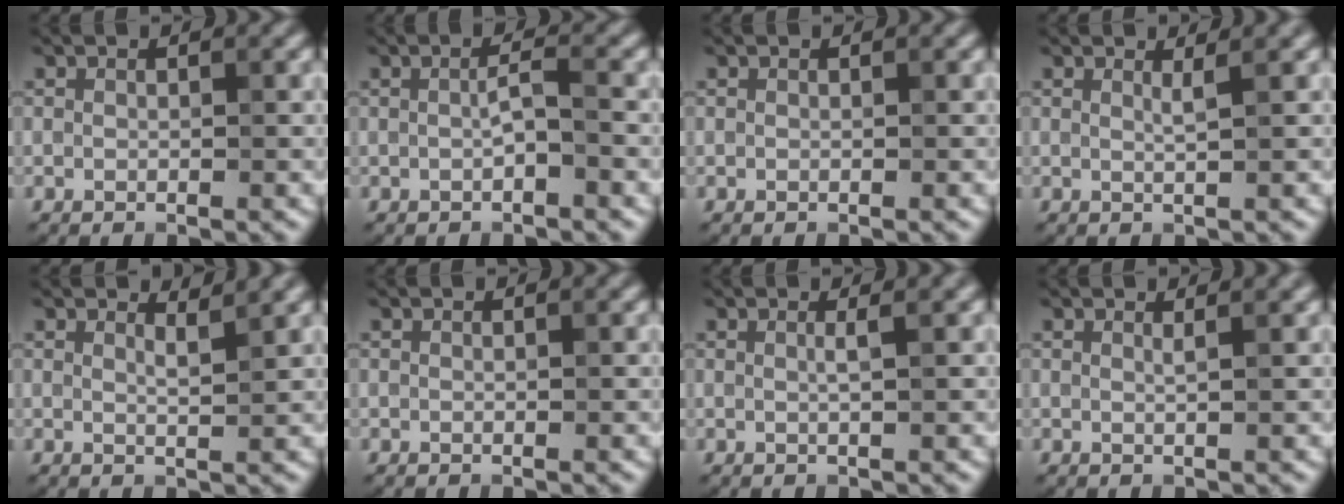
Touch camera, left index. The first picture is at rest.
{"total": 1.4, "force": [-0.3, 0.1, 1.4], "torque": [-0.028, 0.003, -0.006]}
{"total": 0.0}
{"total": 1.0, "force": [0.5, 0.1, 0.9], "torque": [-0.005, 0.000, 0.005]}
{"total": 1.5, "force": [1.4, 0.0, 0.6], "torque": [-0.005, 0.003, 0.017]}
{"total": 0.0}
{"total": 1.1, "force": [0.2, 0.1, 1.0], "torque": [-0.013, 0.003, -0.003]}
{"total": 0.7, "force": [0.5, 0.0, 0.5], "torque": [-0.002, 0.000, 0.006]}